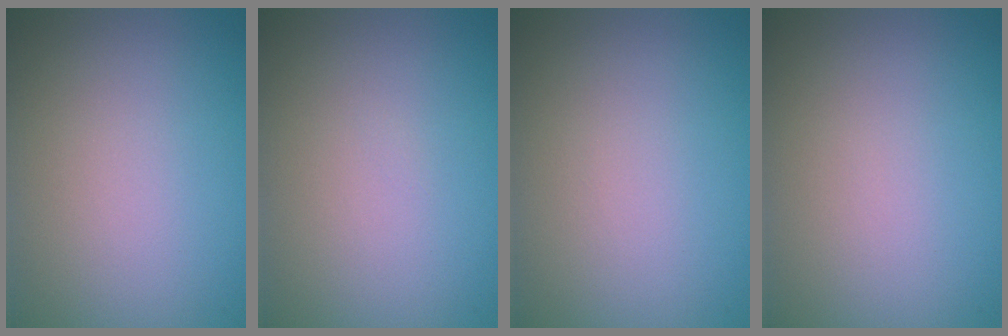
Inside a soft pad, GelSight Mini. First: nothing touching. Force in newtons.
{"total": 0.0}
{"total": 0.0}
{"total": 0.0}